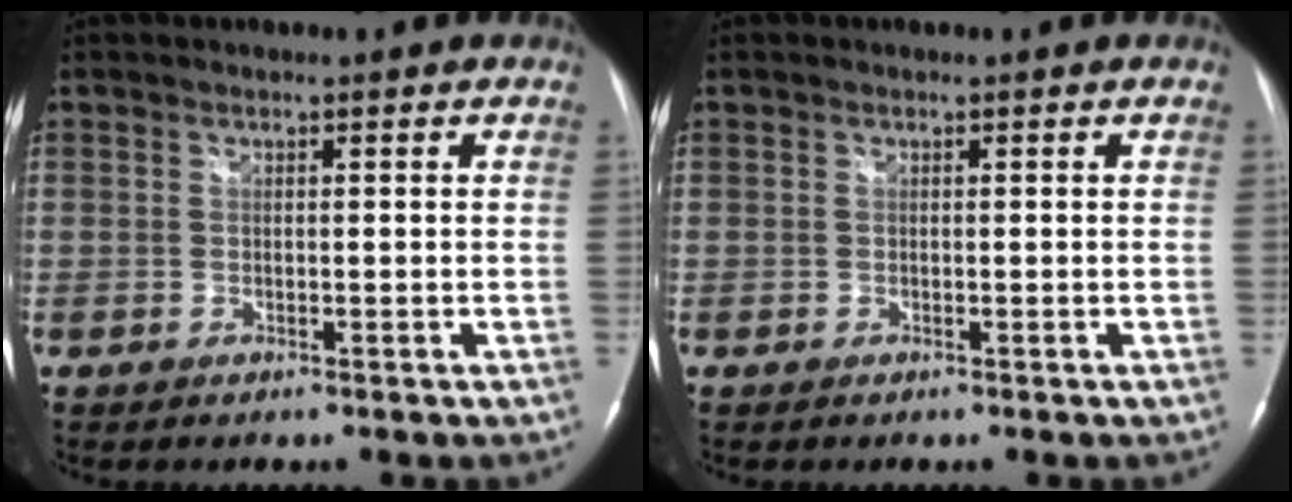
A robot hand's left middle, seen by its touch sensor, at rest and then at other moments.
{"total": 0.0}